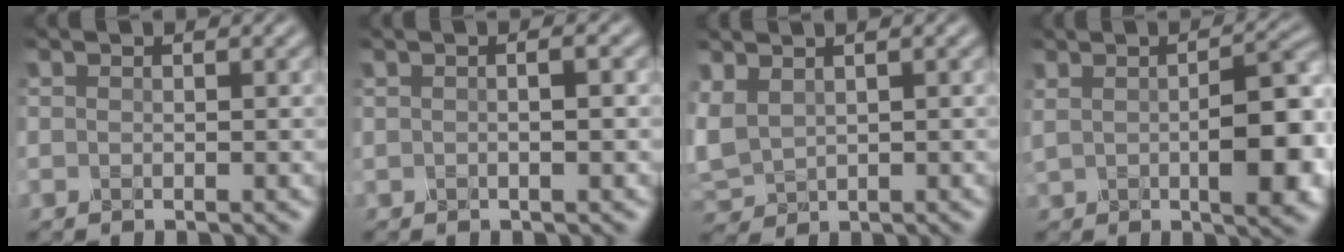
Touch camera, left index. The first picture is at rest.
{"total": 2.7, "force": [0.6, 1.2, 2.3], "torque": [-0.007, 0.009, -0.014]}
{"total": 3.2, "force": [1.0, 2.2, 2.2], "torque": [-0.069, 0.001, 0.022]}
{"total": 7.2, "force": [-0.1, 2.2, 6.9], "torque": [-0.102, -0.001, 0.003]}